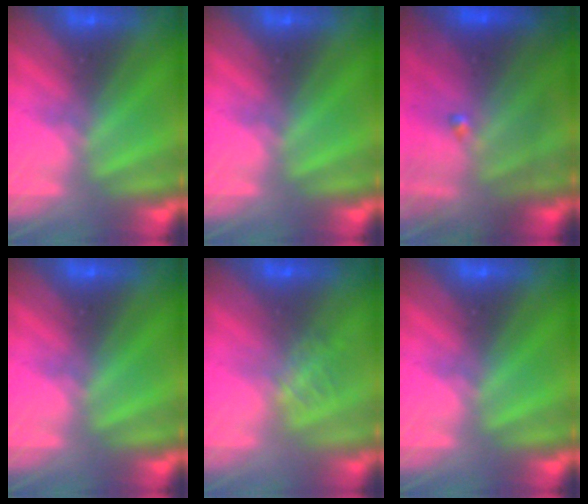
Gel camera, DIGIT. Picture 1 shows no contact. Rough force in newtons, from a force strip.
{"total": 0.0}
{"total": 7.2}
{"total": 0.0}
{"total": 1.3}
{"total": 0.0}